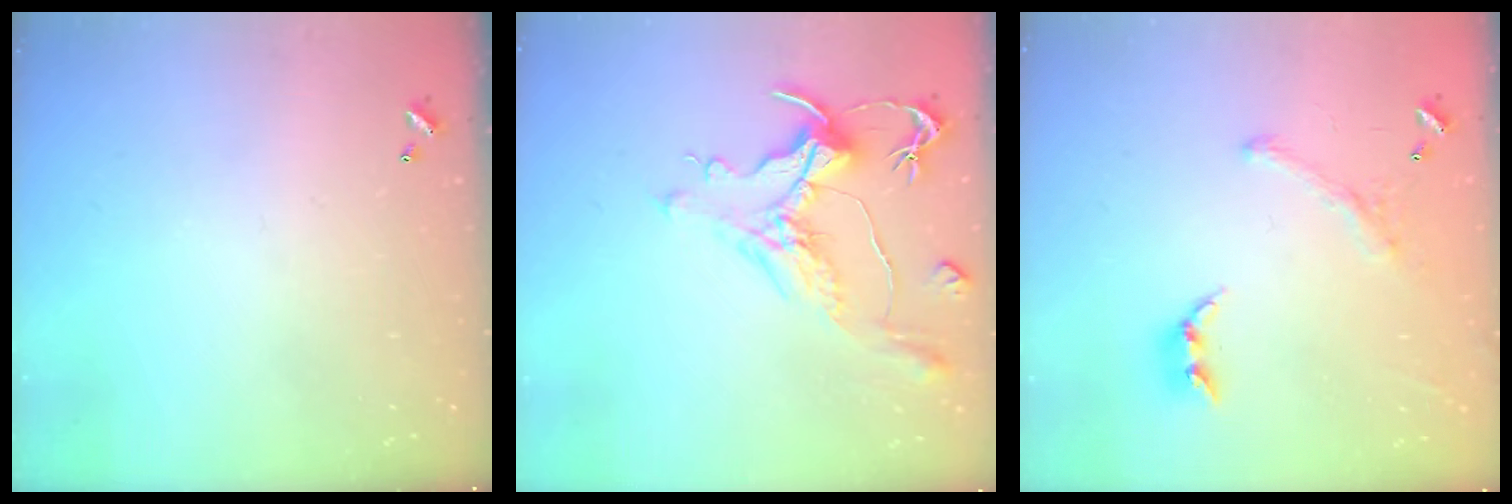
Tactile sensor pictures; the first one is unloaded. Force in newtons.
{"total": 1.1, "press": 0.2, "slide": 1.1}
{"total": 1.2, "press": 0.5, "slide": 1.1}